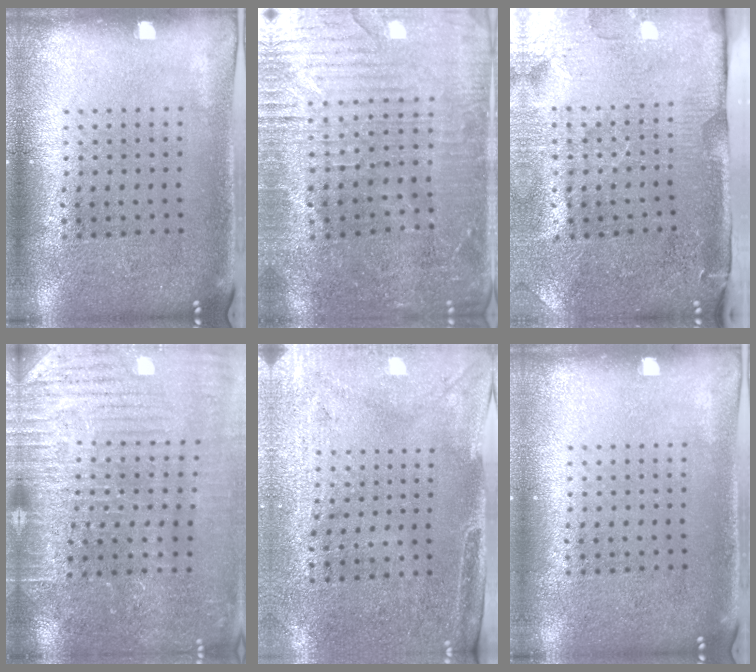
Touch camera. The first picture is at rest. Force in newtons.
{"total": 3.3, "press": 3.2, "slide": 0.7}
{"total": 4.5, "press": 3.7, "slide": 2.5}
{"total": 3.6, "press": 3.6, "slide": 0.4}
{"total": 3.0, "press": 2.4, "slide": 1.7}
{"total": 0.0}